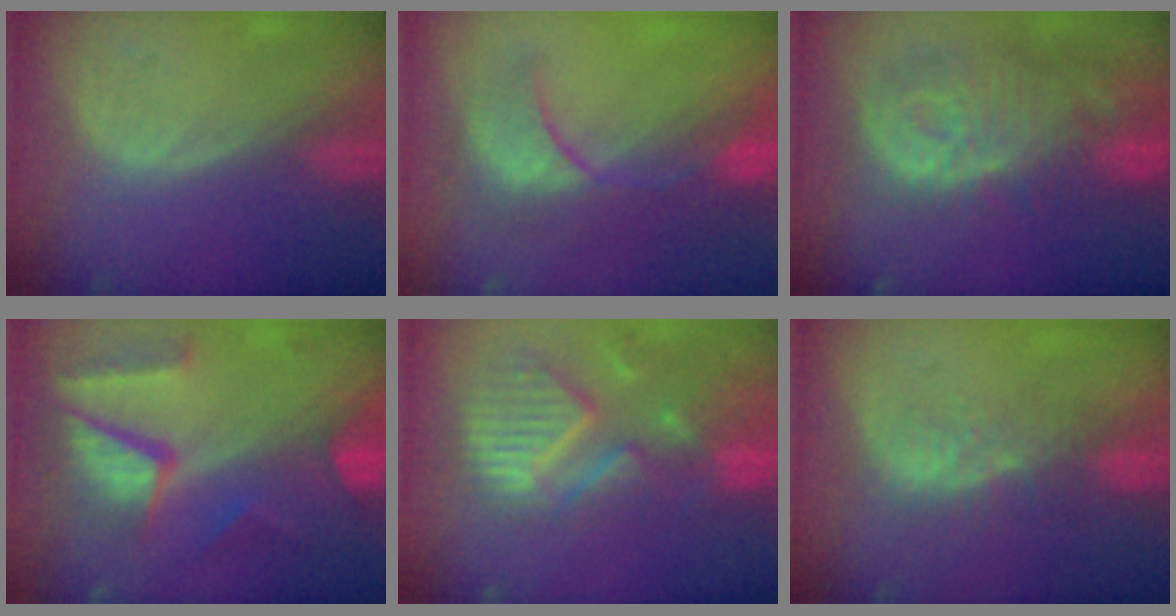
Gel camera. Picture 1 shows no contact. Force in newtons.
{"total": 9.5, "press": 8.9, "slide": 3.3}
{"total": 13.3, "press": 11.5, "slide": 6.5}
{"total": 10.4, "press": 8.8, "slide": 5.5}
{"total": 12.9, "press": 10.9, "slide": 6.9}
{"total": 6.0, "press": 5.7, "slide": 1.9}